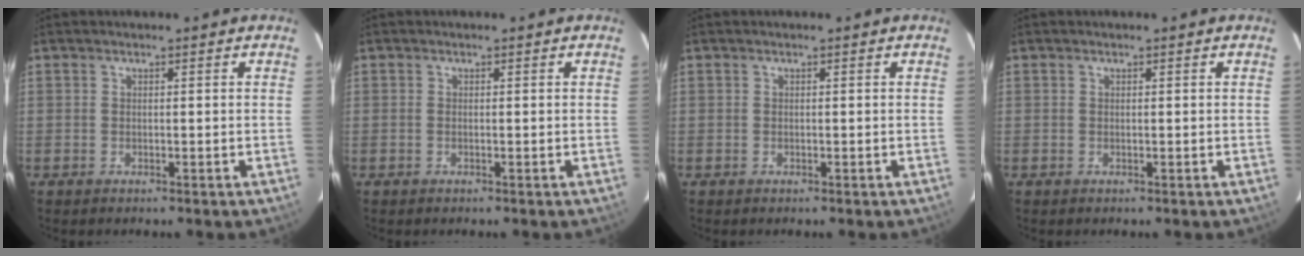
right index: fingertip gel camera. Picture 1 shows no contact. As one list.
[{"total": 0.0}, {"total": 0.0}, {"total": 0.0}]